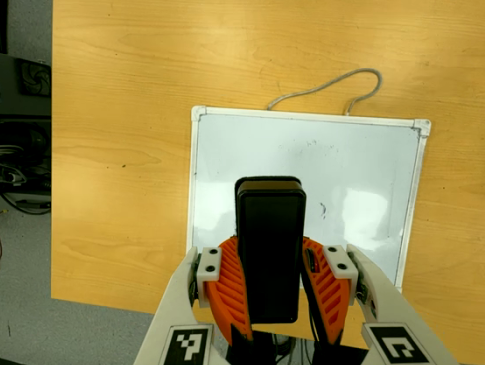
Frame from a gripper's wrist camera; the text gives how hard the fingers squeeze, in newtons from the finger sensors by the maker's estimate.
{"total": 10.1, "left": 8.3, "right": 11.8}